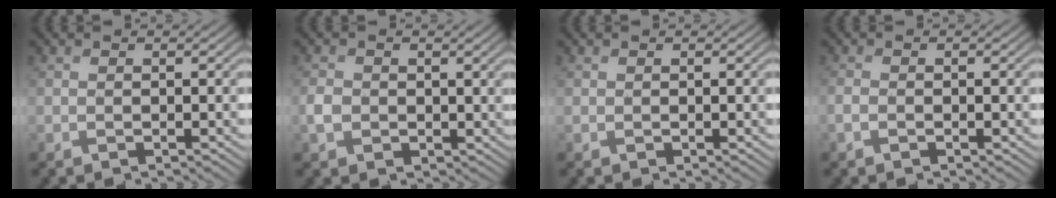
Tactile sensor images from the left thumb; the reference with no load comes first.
{"total": 3.2, "force": [-0.2, 2.8, 1.6], "torque": [-0.040, -0.002, -0.005]}
{"total": 0.0}
{"total": 1.2, "force": [-0.7, 0.7, 0.7], "torque": [-0.018, -0.001, -0.016]}